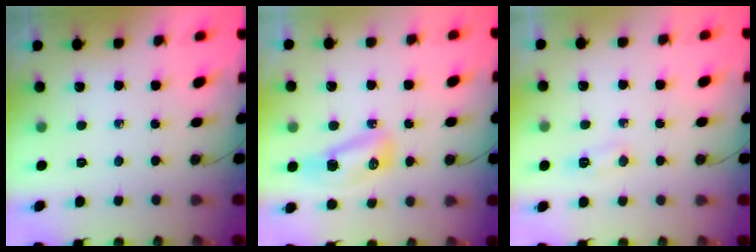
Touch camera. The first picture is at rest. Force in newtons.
{"total": 10.5, "press": 9.3, "slide": 4.9}
{"total": 10.7, "press": 5.4, "slide": 9.2}